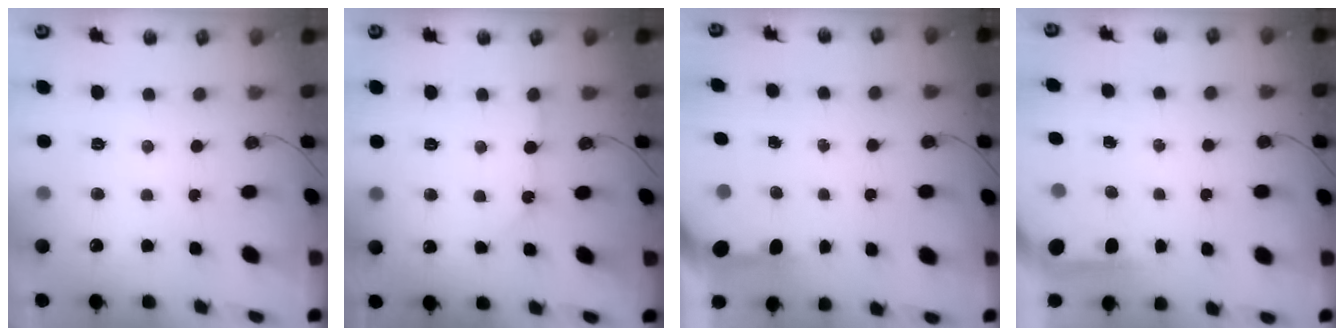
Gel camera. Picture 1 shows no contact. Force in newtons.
{"total": 3.8, "press": 3.8, "slide": 0.6}
{"total": 3.4, "press": 3.3, "slide": 0.4}
{"total": 3.7, "press": 3.7, "slide": 0.4}